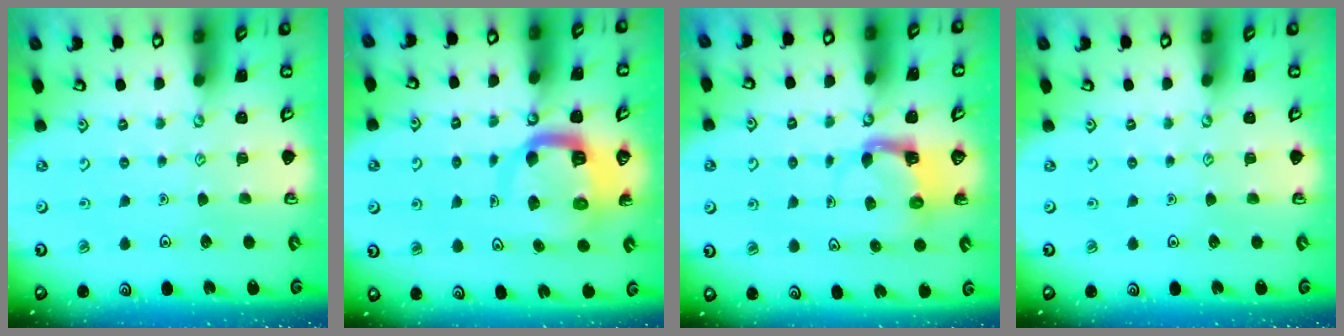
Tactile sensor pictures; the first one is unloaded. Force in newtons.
{"total": 9.2, "press": 9.1, "slide": 1.2}
{"total": 3.9, "press": 3.9, "slide": 0.6}
{"total": 0.0}